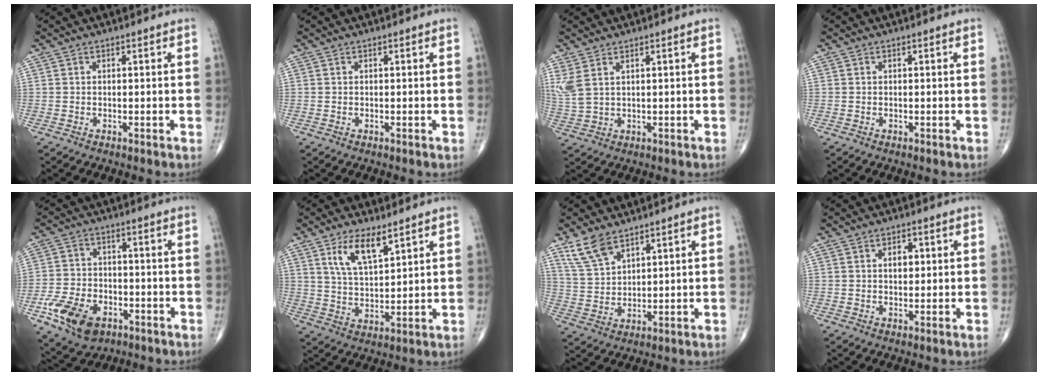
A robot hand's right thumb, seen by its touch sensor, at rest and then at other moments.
{"total": 0.0}
{"total": 5.1, "force": [2.4, 2.2, 3.9], "torque": [-0.106, -0.001, 0.061]}
{"total": 0.0}
{"total": 12.1, "force": [-5.4, 8.0, 7.3], "torque": [-0.124, 0.019, -0.091]}
{"total": 8.9, "force": [5.2, 3.4, 6.5], "torque": [-0.109, -0.028, 0.104]}
{"total": 7.3, "force": [5.3, 3.3, 3.9], "torque": [-0.070, -0.019, 0.114]}
{"total": 3.3, "force": [0.8, 2.1, 2.4], "torque": [-0.024, -0.001, 0.011]}